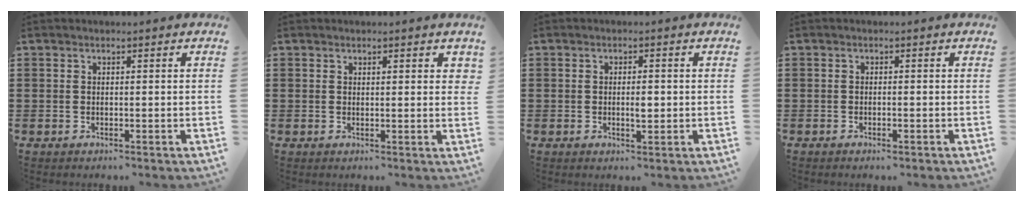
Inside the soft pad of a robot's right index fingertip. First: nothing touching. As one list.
[{"total": 0.8, "force": [0.4, 0.2, 0.7], "torque": [-0.014, 0.002, 0.008]}, {"total": 2.4, "force": [-0.1, 0.7, 2.3], "torque": [-0.043, 0.000, -0.004]}, {"total": 0.7, "force": [-0.6, 0.1, 0.3], "torque": [-0.009, -0.005, -0.011]}]